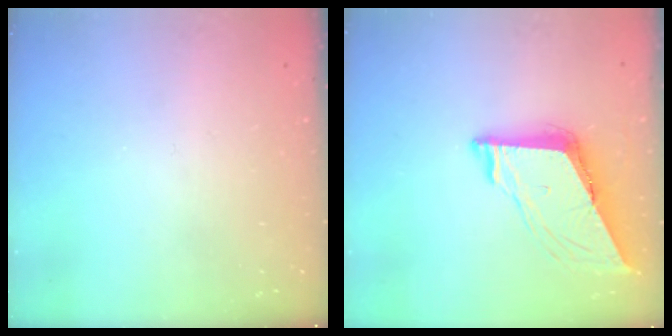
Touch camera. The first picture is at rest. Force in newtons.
{"total": 8.4, "press": 8.4, "slide": 0.6}